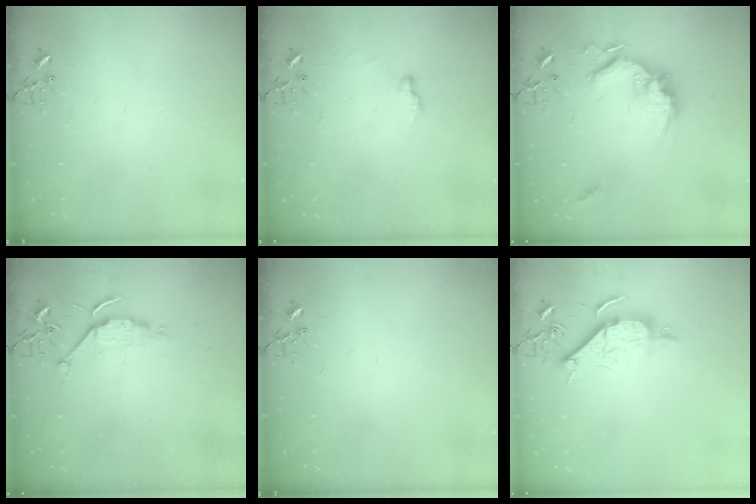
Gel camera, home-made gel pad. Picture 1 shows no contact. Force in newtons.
{"total": 4.6, "press": 4.6, "slide": 0.6}
{"total": 17.8, "press": 17.7, "slide": 2.1}
{"total": 6.2, "press": 6.2, "slide": 0.5}
{"total": 0.0}
{"total": 9.5, "press": 9.5, "slide": 0.9}